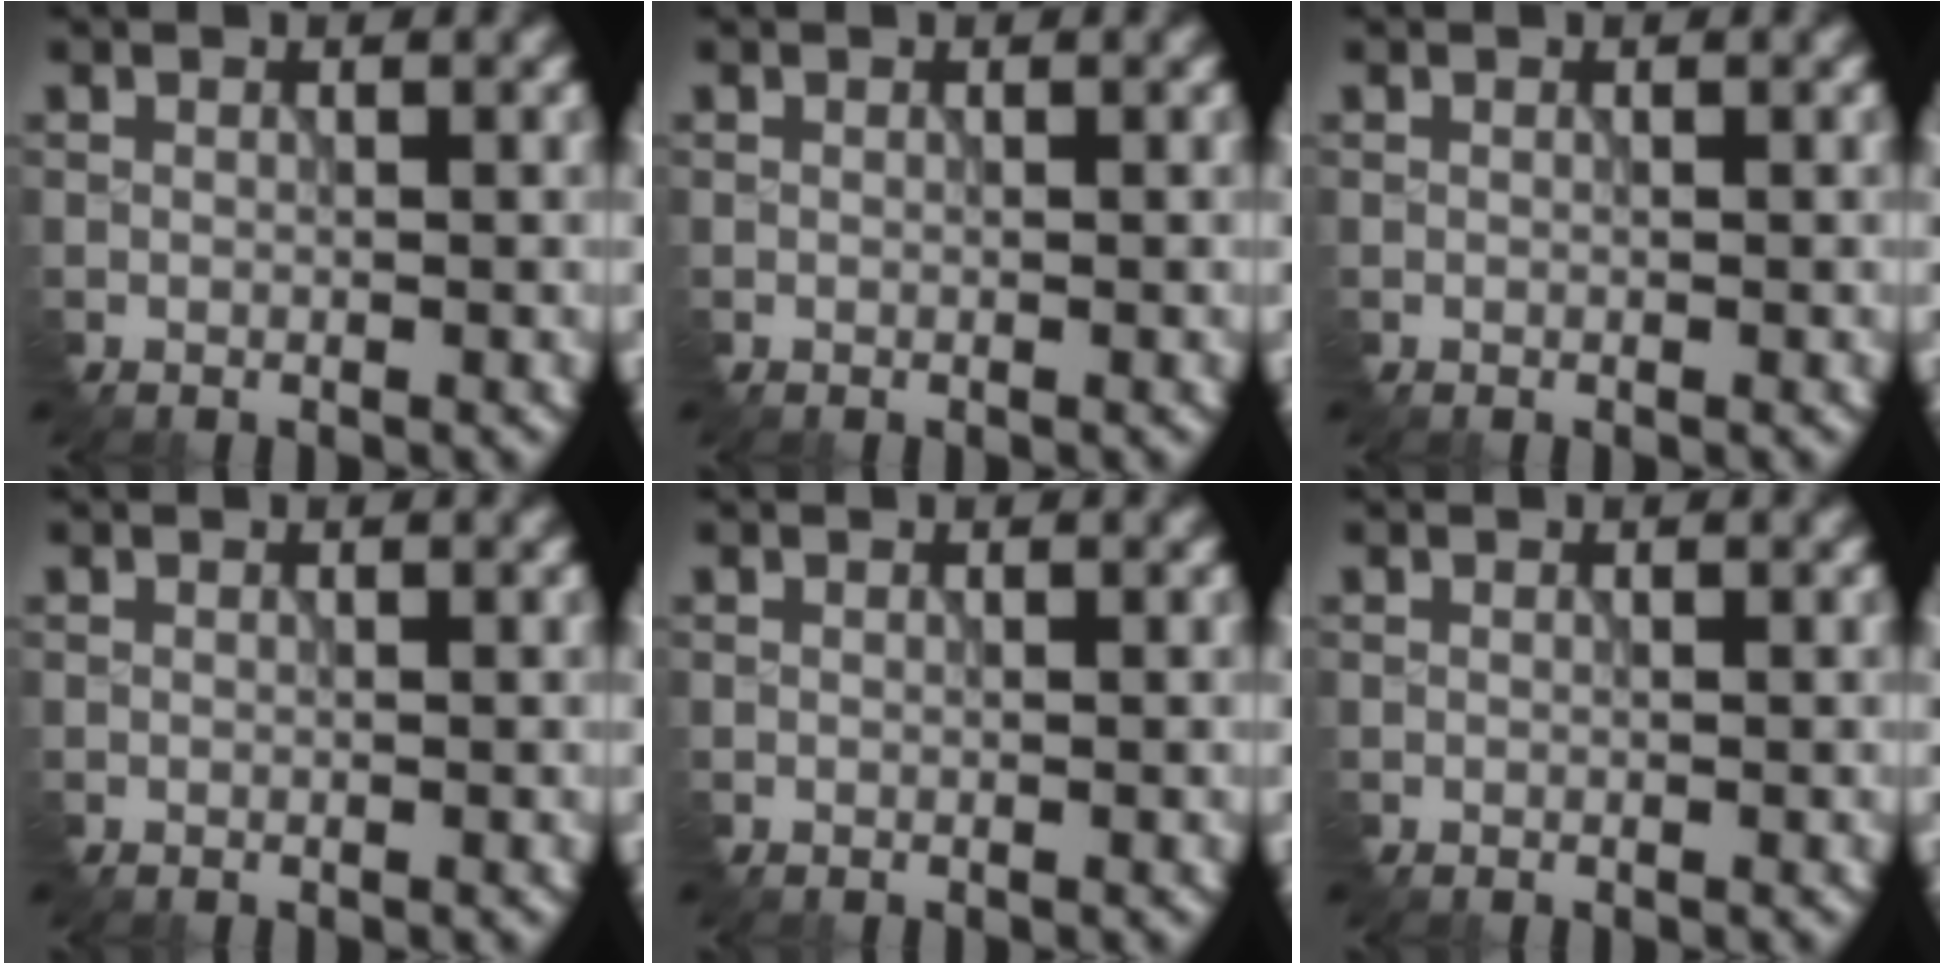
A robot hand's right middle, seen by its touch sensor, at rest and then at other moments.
{"total": 0.0}
{"total": 0.0}
{"total": 0.0}
{"total": 0.0}
{"total": 0.0}